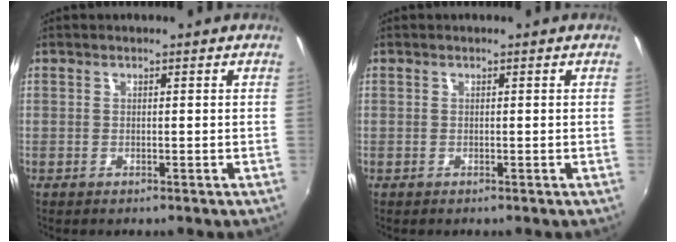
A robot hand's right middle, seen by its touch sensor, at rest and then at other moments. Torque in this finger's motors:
{"motor_torque": [-0.07, 0.07, 0.00, 0.00]}